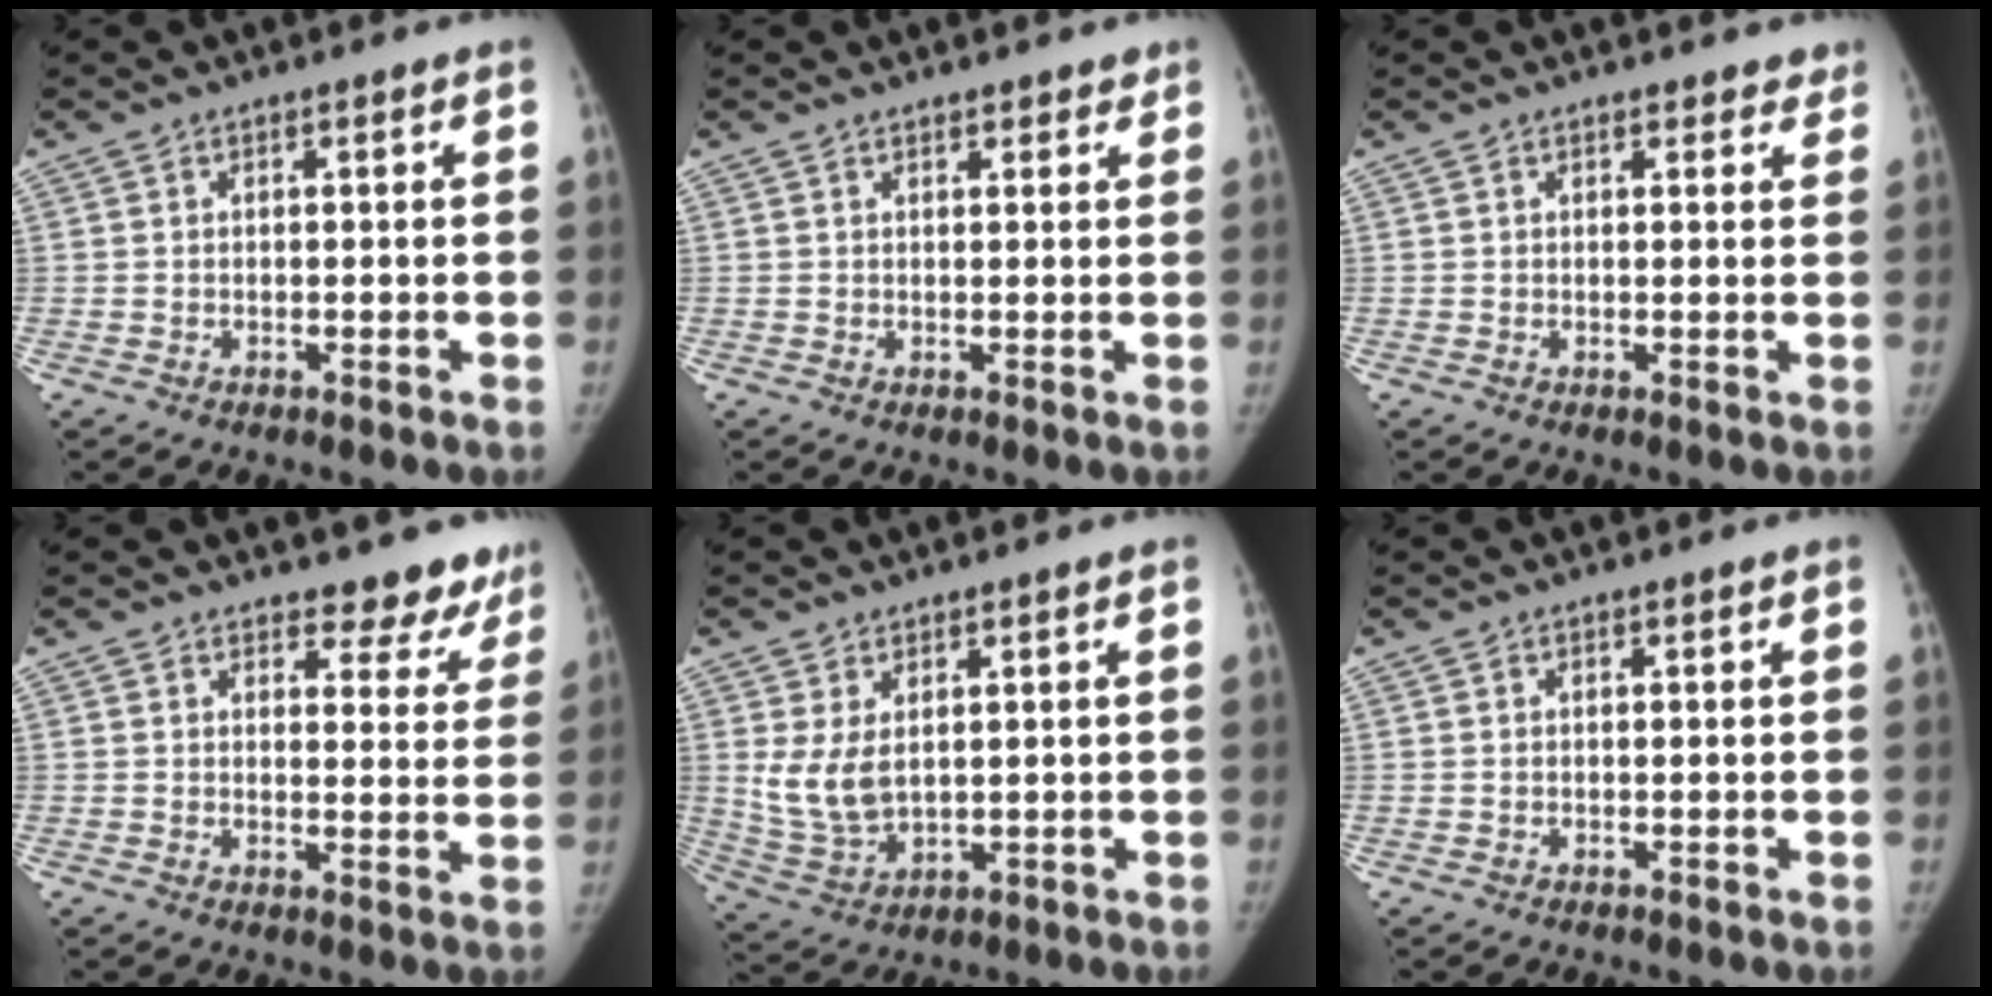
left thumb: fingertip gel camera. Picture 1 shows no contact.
{"total": 2.1, "force": [1.7, 1.0, 0.5], "torque": [0.011, -0.007, 0.018]}
{"total": 2.5, "force": [2.1, 1.3, 0.3], "torque": [0.024, -0.007, 0.013]}
{"total": 8.5, "force": [7.5, 3.7, 1.3], "torque": [0.033, -0.048, 0.070]}
{"total": 7.5, "force": [1.8, 4.6, 5.7], "torque": [-0.111, -0.016, 0.053]}
{"total": 0.0}